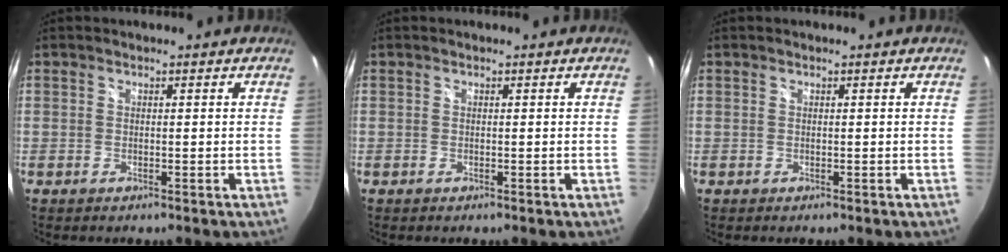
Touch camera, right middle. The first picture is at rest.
{"total": 0.0}
{"total": 0.0}